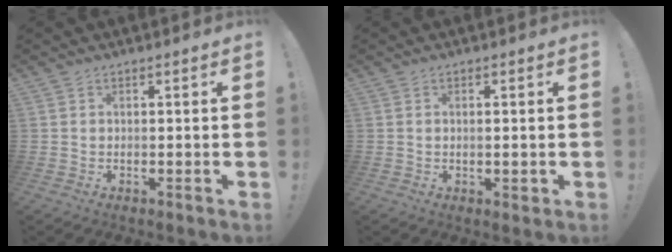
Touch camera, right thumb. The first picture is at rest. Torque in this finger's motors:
{"motor_torque": [0.00, -0.15, 0.05, -0.05, -0.02]}